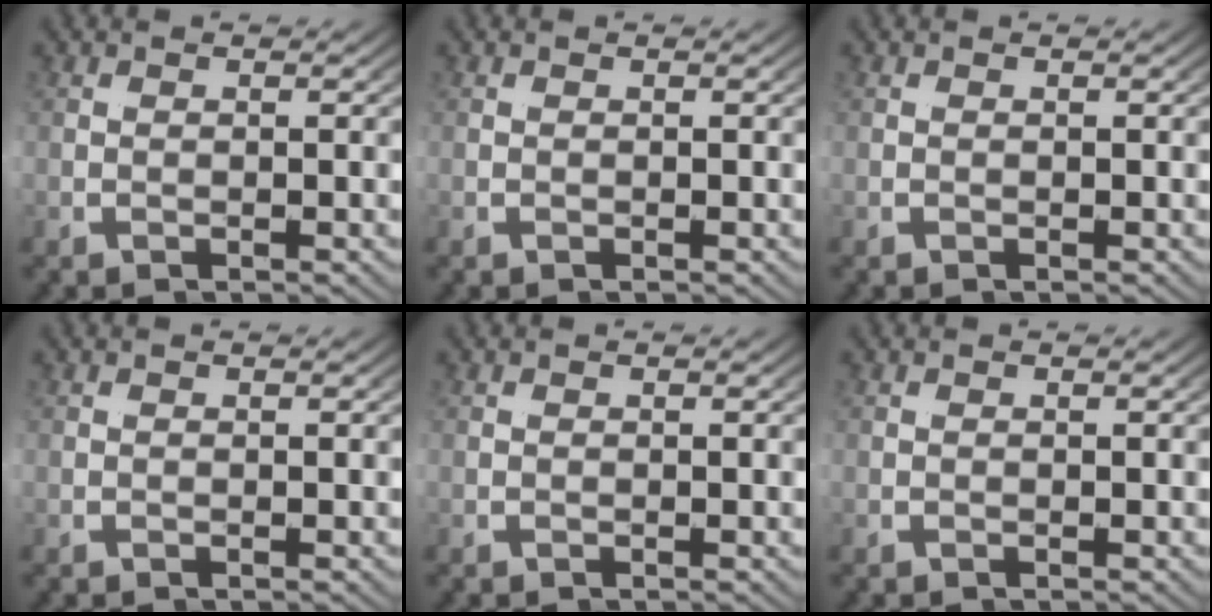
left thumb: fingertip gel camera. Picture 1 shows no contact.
{"total": 0.0}
{"total": 0.0}
{"total": 0.0}
{"total": 0.0}
{"total": 0.0}